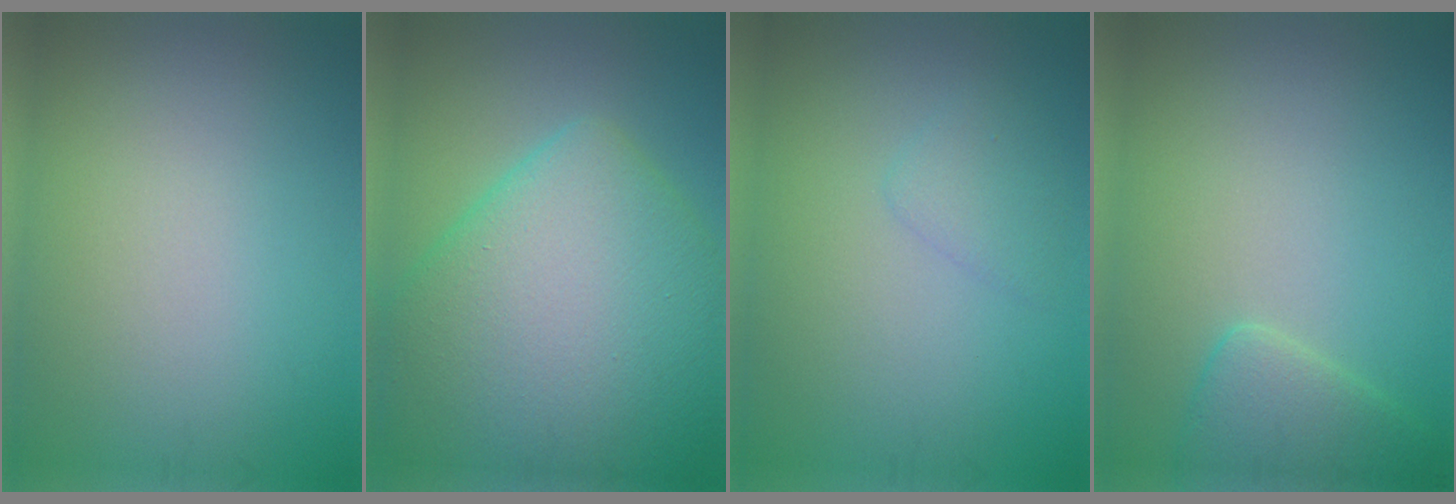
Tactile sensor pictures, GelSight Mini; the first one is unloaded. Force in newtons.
{"total": 13.6, "press": 13.6, "slide": 0.5}
{"total": 1.6, "press": 1.6, "slide": 0.1}
{"total": 3.0, "press": 3.0, "slide": 0.3}